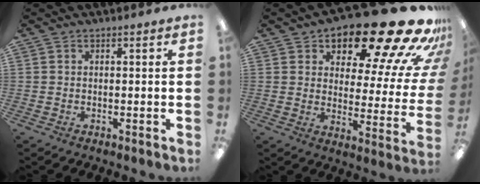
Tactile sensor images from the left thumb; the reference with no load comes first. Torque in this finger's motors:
{"motor_torque": [0.56, 0.64, 1.41, -1.37, 0.09]}